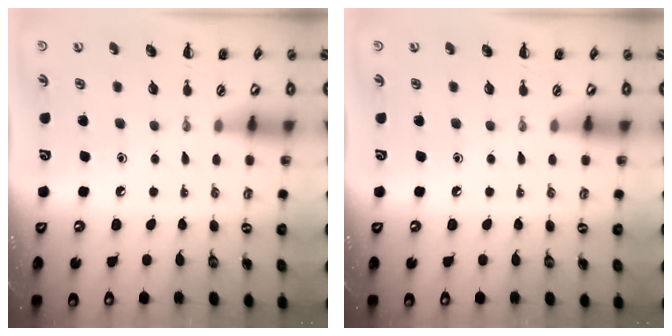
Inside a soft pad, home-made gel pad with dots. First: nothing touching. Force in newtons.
{"total": 0.0}